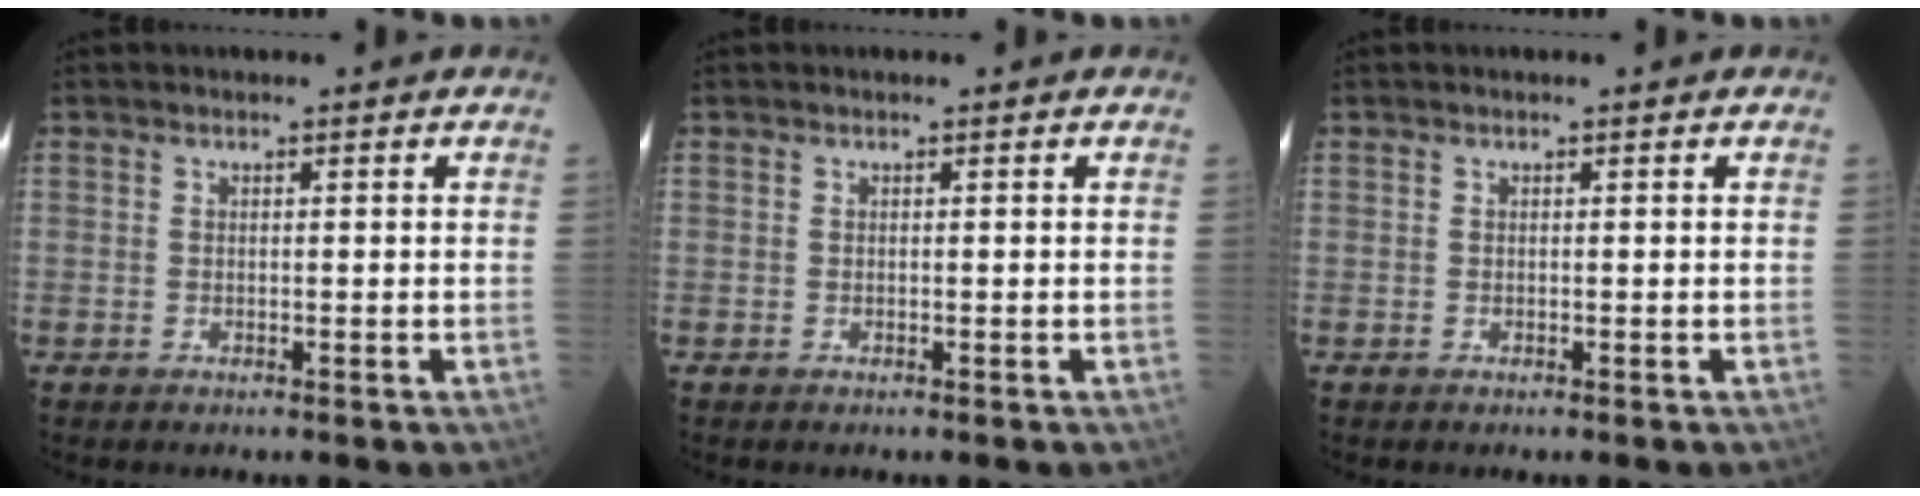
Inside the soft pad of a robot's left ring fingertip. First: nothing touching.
{"total": 0.0}
{"total": 0.0}